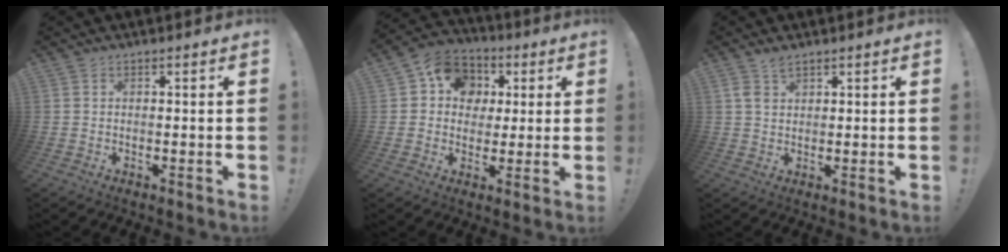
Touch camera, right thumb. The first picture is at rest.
{"total": 11.5, "force": [2.9, 10.1, 4.7], "torque": [-0.061, -0.006, 0.059]}
{"total": 3.8, "force": [2.6, 2.1, 1.8], "torque": [-0.024, -0.010, 0.048]}